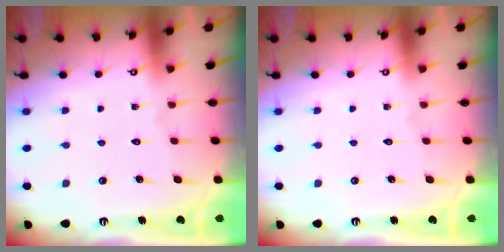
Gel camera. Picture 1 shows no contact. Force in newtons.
{"total": 0.0}